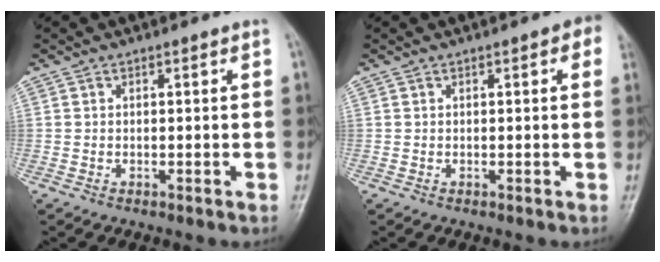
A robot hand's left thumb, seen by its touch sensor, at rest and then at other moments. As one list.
[{"total": 2.8, "force": [1.0, 0.9, 2.4], "torque": [-0.021, 0.003, 0.005]}]